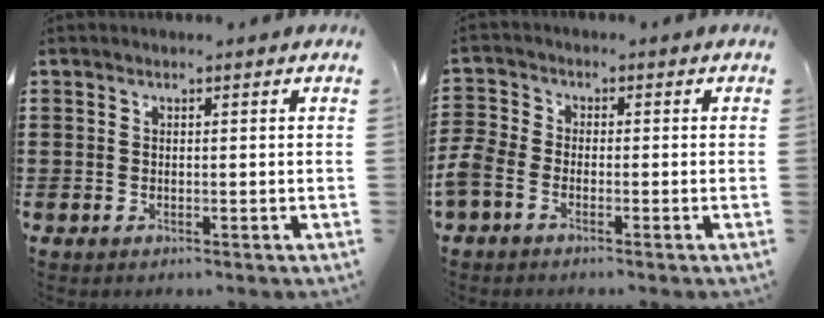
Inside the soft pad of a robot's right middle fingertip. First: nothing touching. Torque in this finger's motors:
{"motor_torque": [0.97, -0.53, 0.49, 0.18]}